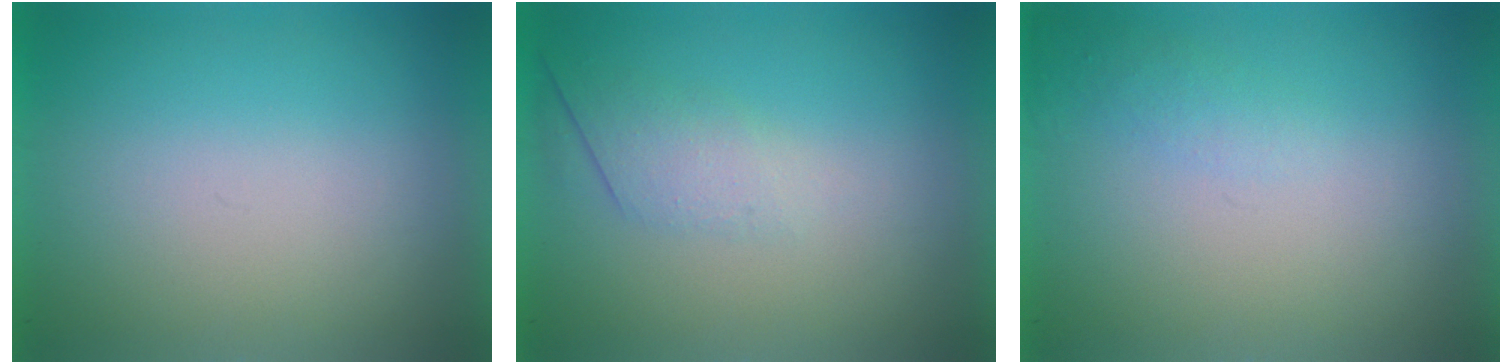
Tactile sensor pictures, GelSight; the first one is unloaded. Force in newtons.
{"total": 2.6}
{"total": 1.3}